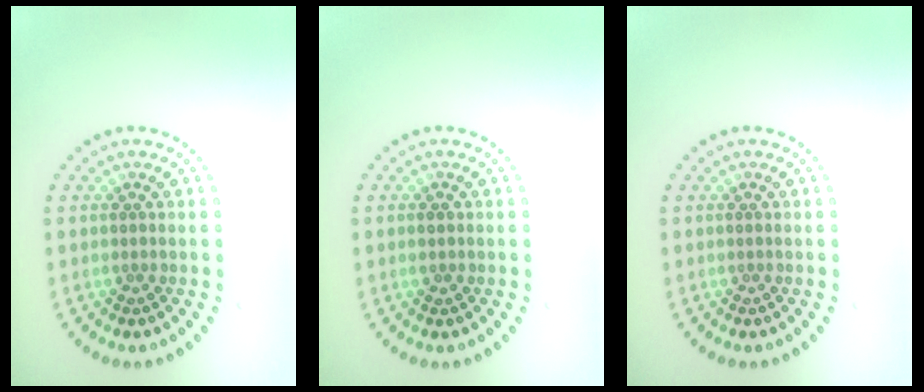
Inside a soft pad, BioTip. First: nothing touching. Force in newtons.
{"total": 1.1, "press": 1.1, "slide": 0.1}
{"total": 0.0}